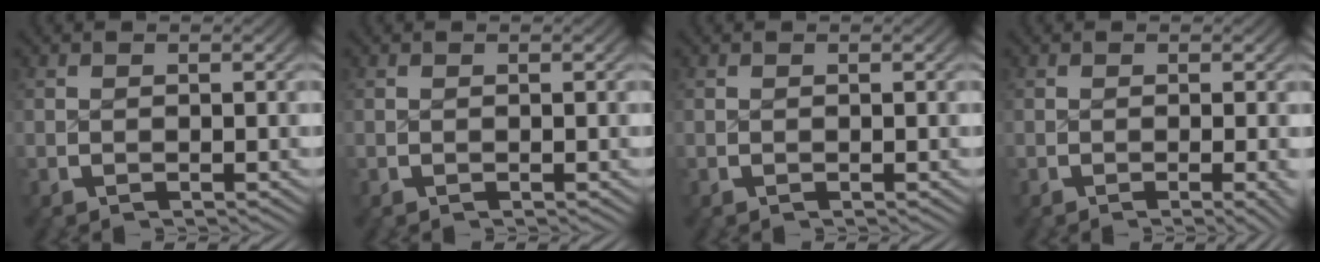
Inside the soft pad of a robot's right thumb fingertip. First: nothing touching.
{"total": 0.0}
{"total": 0.0}
{"total": 2.1, "force": [-0.5, 0.4, 2.0], "torque": [-0.023, 0.000, -0.010]}